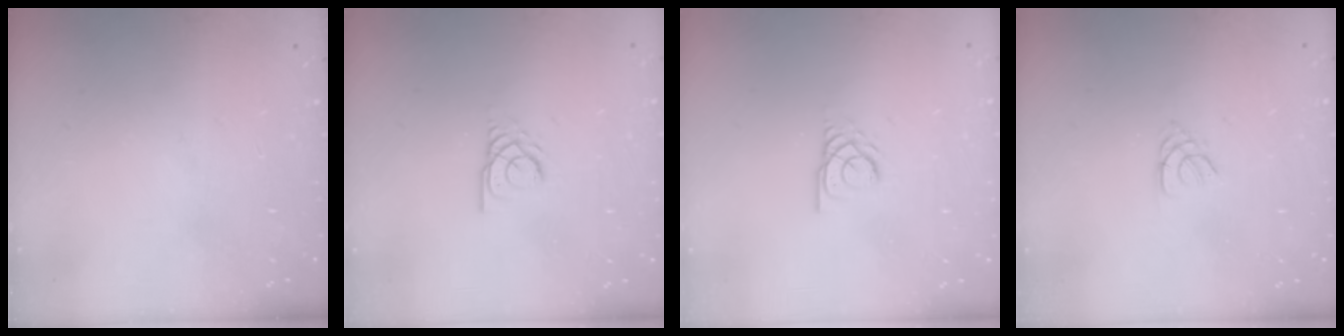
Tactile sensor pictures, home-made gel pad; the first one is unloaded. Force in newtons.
{"total": 2.8, "press": 2.8, "slide": 0.1}
{"total": 2.8, "press": 2.8, "slide": 0.1}
{"total": 1.4, "press": 1.4, "slide": 0.3}